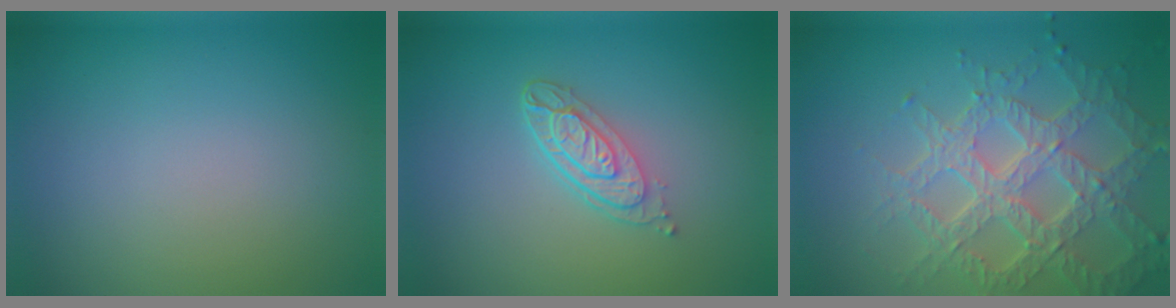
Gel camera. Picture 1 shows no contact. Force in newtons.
{"total": 3.9, "press": 2.8, "slide": 2.6}
{"total": 7.1, "press": 5.3, "slide": 4.7}